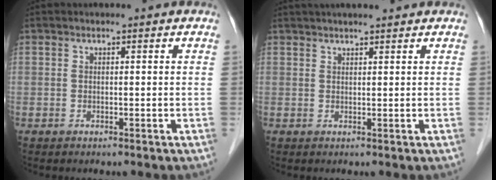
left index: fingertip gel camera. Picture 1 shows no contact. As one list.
[{"total": 6.5, "force": [5.6, 0.7, 3.2], "torque": [-0.047, 0.032, 0.084]}]